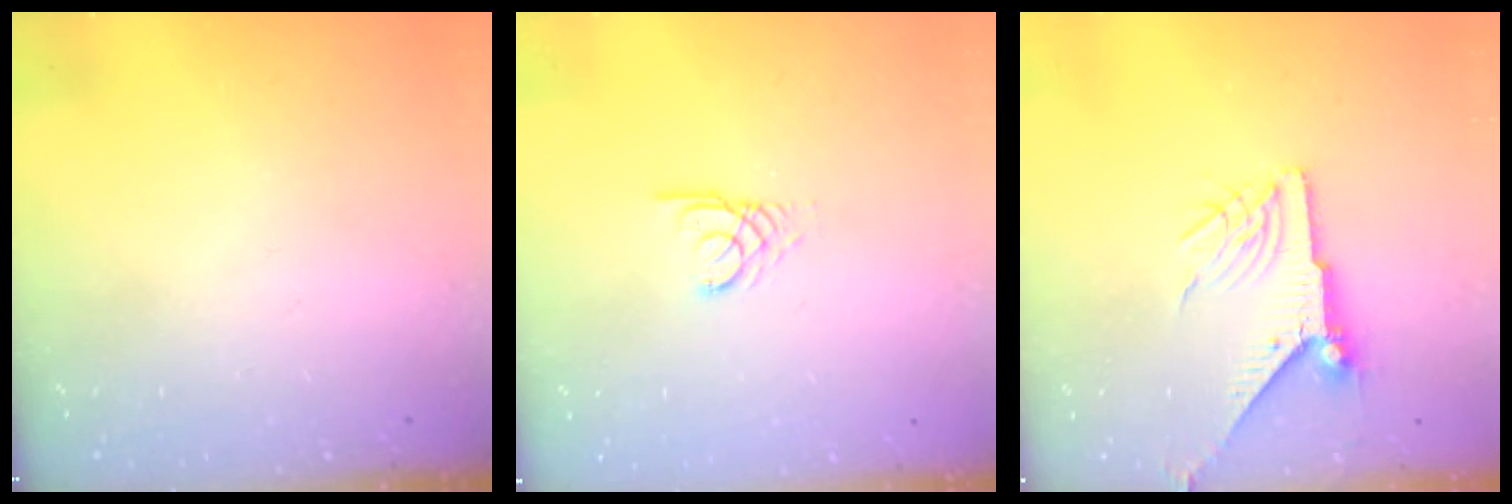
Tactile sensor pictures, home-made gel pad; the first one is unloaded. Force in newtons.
{"total": 2.5, "press": 2.5, "slide": 0.2}
{"total": 9.0, "press": 9.0, "slide": 0.4}